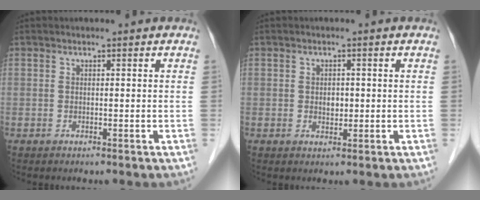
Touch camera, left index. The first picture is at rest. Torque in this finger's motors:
{"motor_torque": [0.09, 0.05, 0.01, 0.00]}